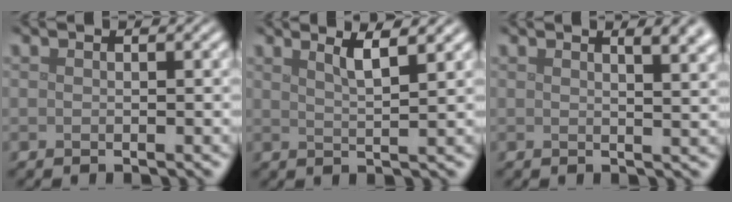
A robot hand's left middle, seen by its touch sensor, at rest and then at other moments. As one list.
[{"total": 2.9, "force": [1.8, 0.7, 2.1], "torque": [-0.022, 0.008, 0.023]}, {"total": 5.0, "force": [2.6, 2.1, 3.6], "torque": [-0.015, 0.022, 0.019]}]